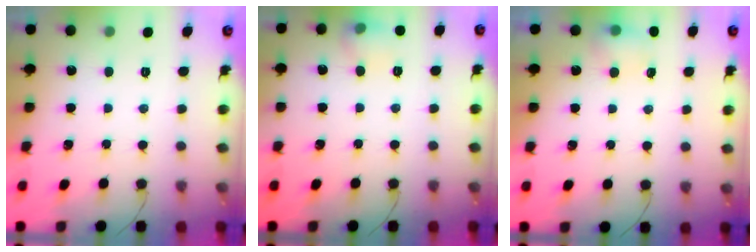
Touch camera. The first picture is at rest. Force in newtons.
{"total": 6.5, "press": 6.4, "slide": 1.3}
{"total": 7.8, "press": 4.2, "slide": 6.5}